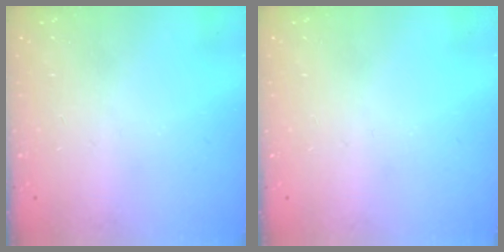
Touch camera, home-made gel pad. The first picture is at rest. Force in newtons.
{"total": 0.0}